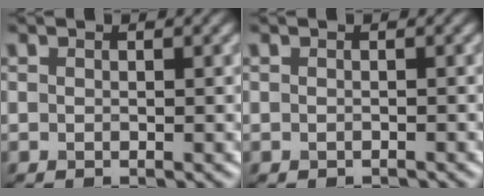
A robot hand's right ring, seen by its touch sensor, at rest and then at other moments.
{"total": 0.7, "force": [-0.7, 0.1, 0.0], "torque": [0.001, -0.004, -0.011]}